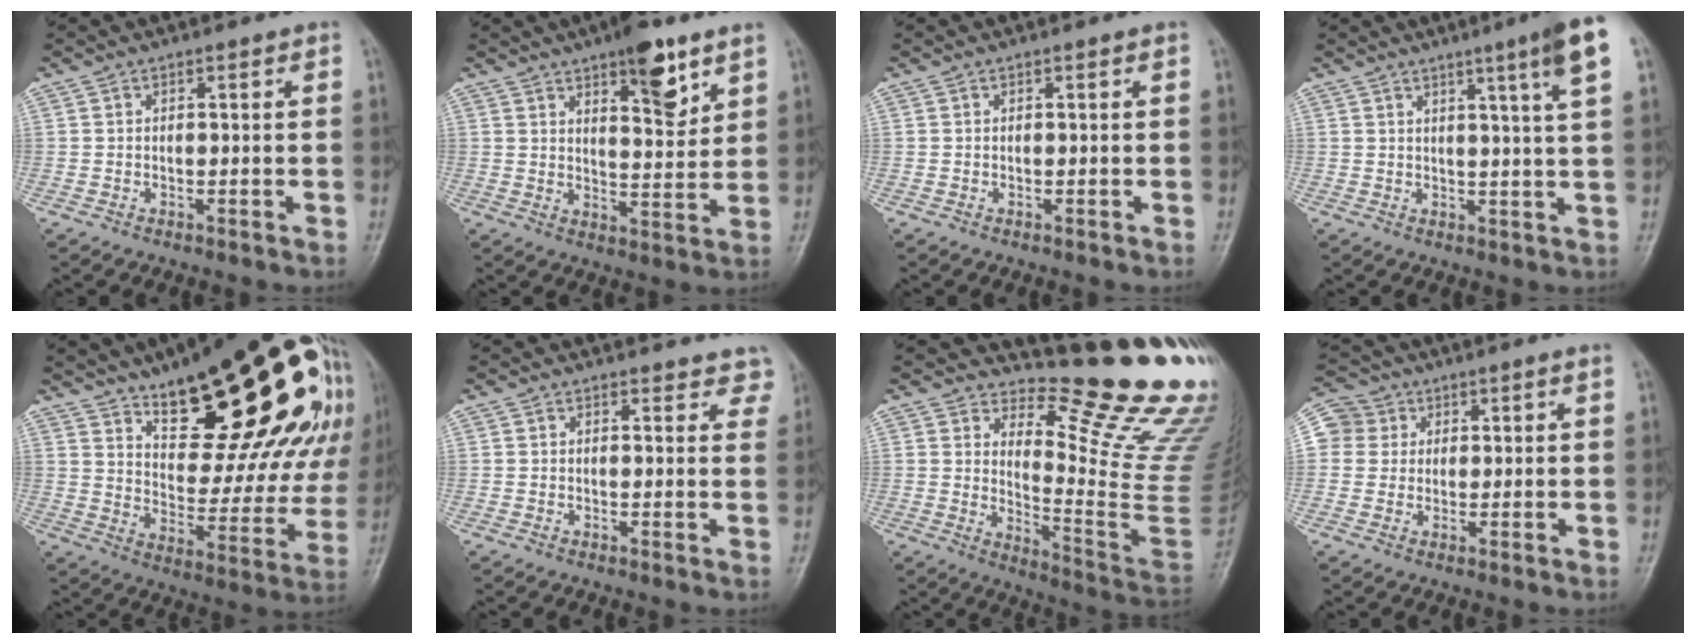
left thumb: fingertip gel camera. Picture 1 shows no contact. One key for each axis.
{"total": 10.2, "fx": 6.0, "fy": 3.6, "fz": 7.4, "tx": -0.085, "ty": -0.035, "tz": 0.090}
{"total": 0.0}
{"total": 8.5, "fx": 4.3, "fy": -0.6, "fz": 7.3, "tx": -0.105, "ty": -0.017, "tz": 0.057}
{"total": 29.6, "fx": 16.7, "fy": 10.3, "fz": 22.2, "tx": -0.274, "ty": -0.064, "tz": 0.247}
{"total": 4.9, "fx": 4.4, "fy": 2.1, "fz": 0.4, "tx": 0.041, "ty": -0.018, "tz": 0.024}
{"total": 18.8, "fx": 13.4, "fy": 3.5, "fz": 12.7, "tx": -0.146, "ty": -0.150, "tz": 0.185}
{"total": 6.1, "fx": 1.5, "fy": 5.9, "fz": 0.7, "tx": 0.019, "ty": 0.010, "tz": 0.021}